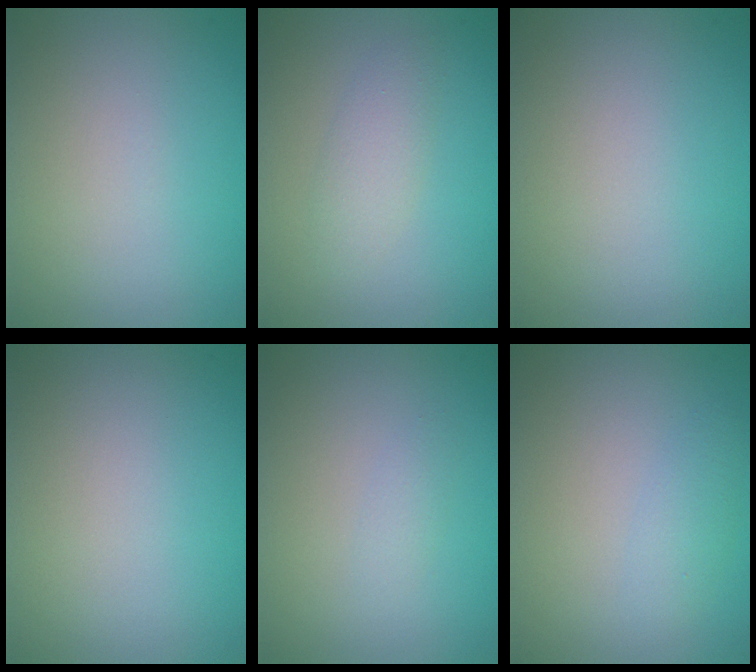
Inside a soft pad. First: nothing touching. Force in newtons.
{"total": 2.0, "press": 2.0, "slide": 0.1}
{"total": 0.0}
{"total": 0.0}
{"total": 0.9, "press": 0.9, "slide": 0.0}
{"total": 1.3, "press": 1.3, "slide": 0.1}